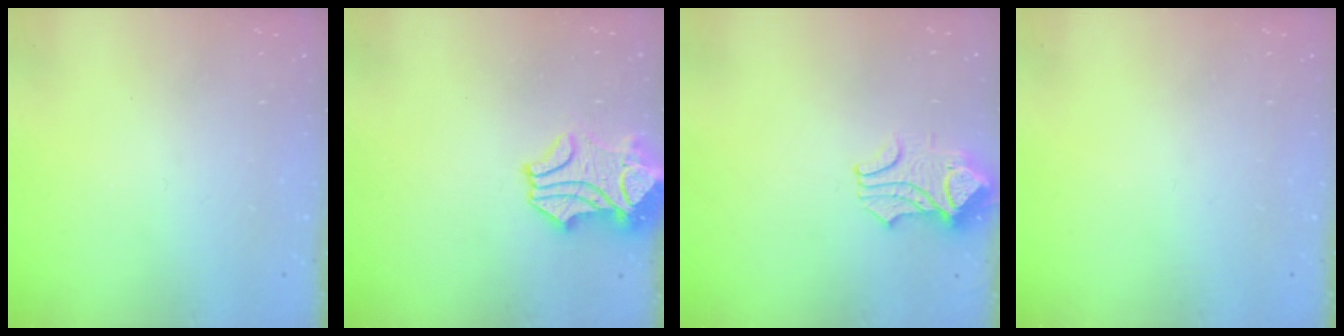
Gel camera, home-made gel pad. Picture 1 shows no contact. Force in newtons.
{"total": 2.0, "press": 1.5, "slide": 1.3}
{"total": 1.5, "press": 1.5, "slide": 0.5}
{"total": 0.0}